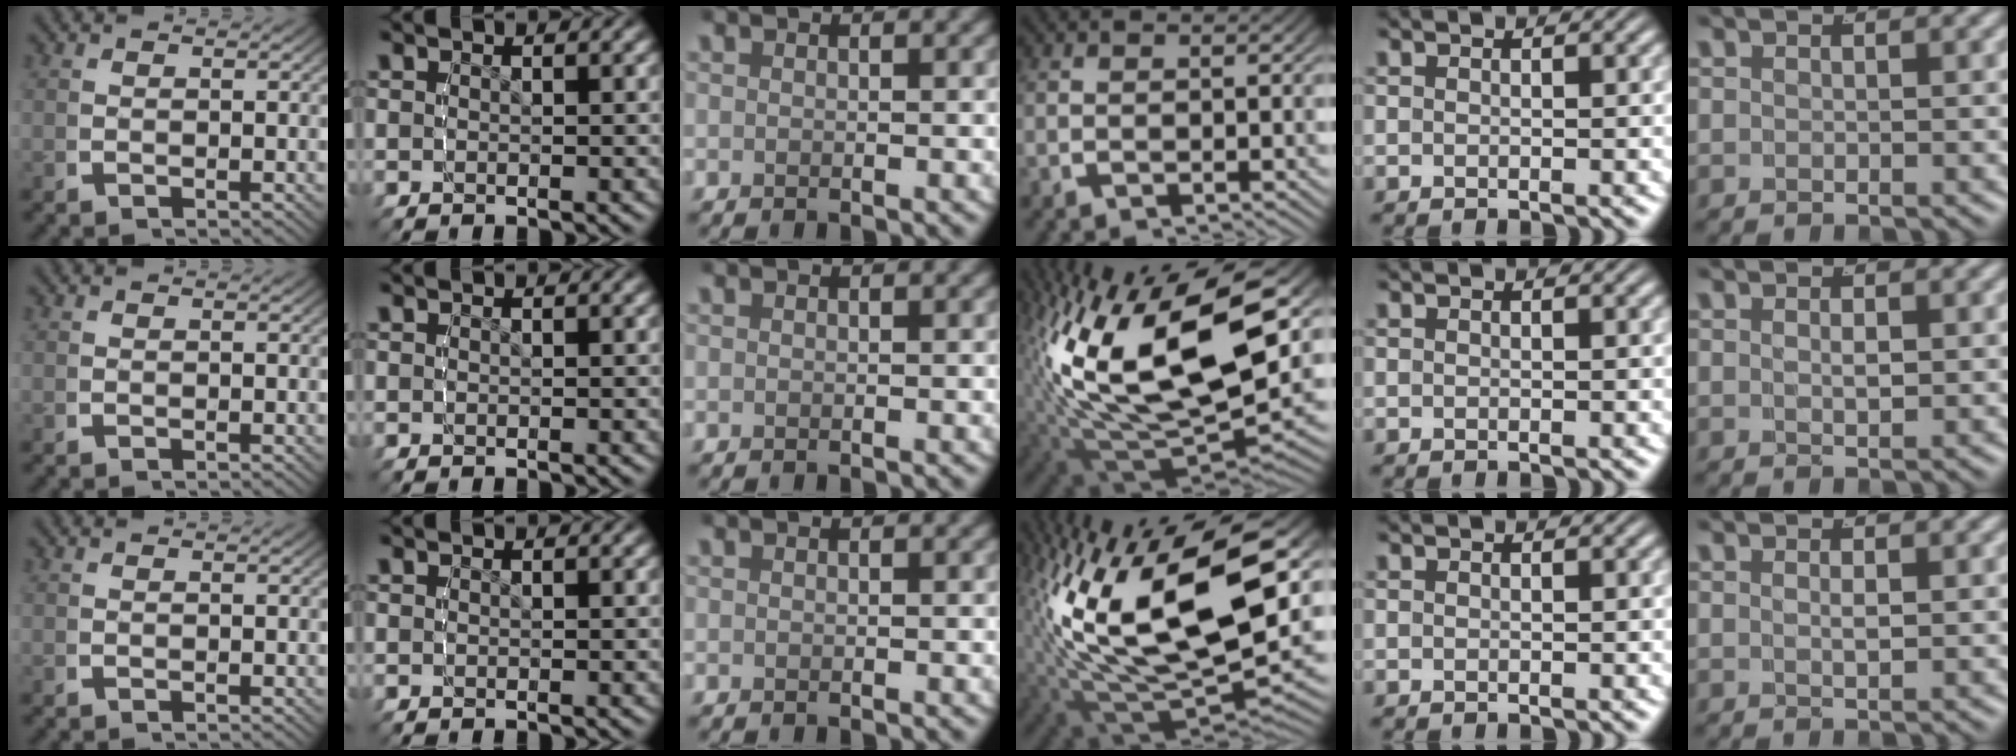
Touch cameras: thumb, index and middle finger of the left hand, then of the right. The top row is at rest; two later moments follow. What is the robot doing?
{"motion": "lift_and_place", "object": "tape"}